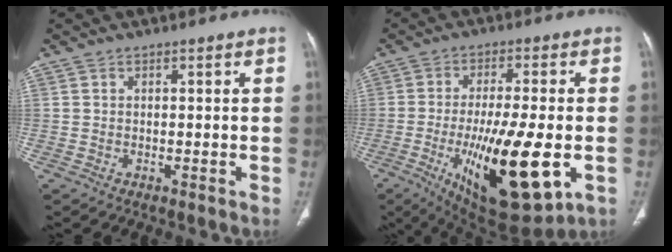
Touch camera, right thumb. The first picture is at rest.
{"total": 21.0, "force": [-5.4, 6.7, 19.1], "torque": [-0.314, -0.016, -0.067]}